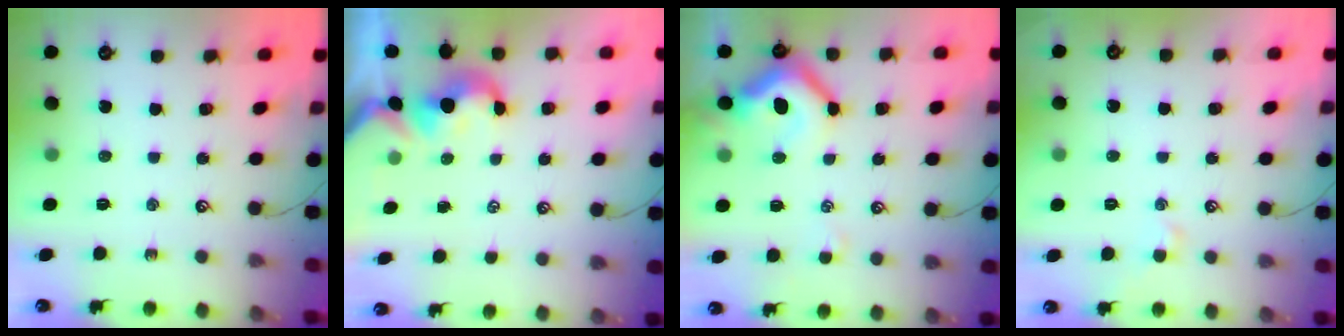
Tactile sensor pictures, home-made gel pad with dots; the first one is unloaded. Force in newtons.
{"total": 0.8, "press": 0.6, "slide": 0.4}
{"total": 8.1, "press": 7.9, "slide": 1.5}
{"total": 0.6, "press": 0.3, "slide": 0.5}